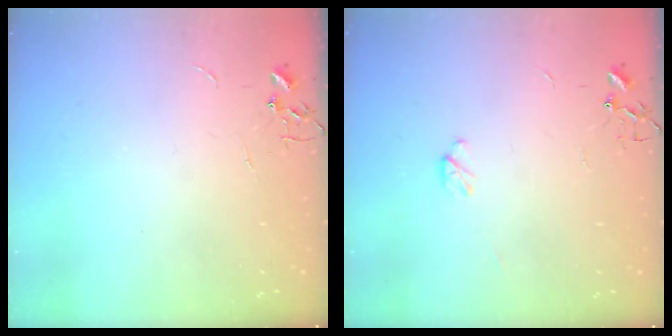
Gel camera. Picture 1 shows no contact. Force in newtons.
{"total": 3.5, "press": 3.4, "slide": 0.6}